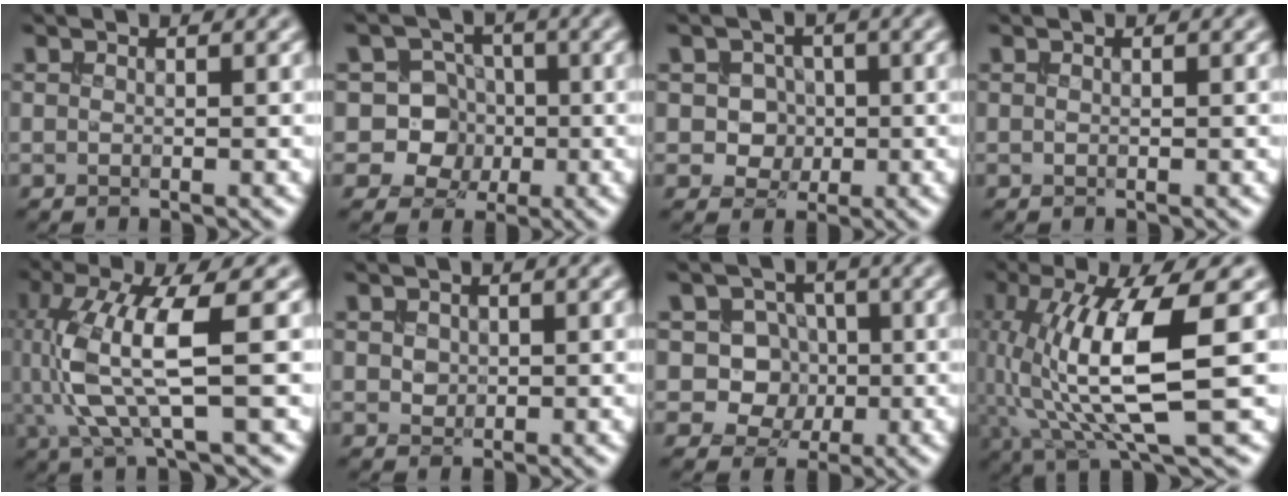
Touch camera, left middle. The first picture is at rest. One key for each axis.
{"total": 6.7, "fx": -0.8, "fy": 6.4, "fz": 1.7, "tx": -0.011, "ty": 0.034, "tz": -0.049}
{"total": 3.0, "fx": 0.1, "fy": 2.8, "fz": 1.3, "tx": -0.003, "ty": 0.005, "tz": -0.007}
{"total": 0.0}
{"total": 7.7, "fx": 0.3, "fy": 2.2, "fz": 7.4, "tx": -0.170, "ty": -0.010, "tz": 0.017}
{"total": 1.1, "fx": 0.3, "fy": 1.0, "fz": 0.4, "tx": -0.005, "ty": -0.003, "tz": 0.010}
{"total": 5.0, "fx": 0.2, "fy": 4.6, "fz": 2.0, "tx": -0.010, "ty": 0.008, "tz": -0.013}
{"total": 10.9, "fx": 0.0, "fy": 3.0, "fz": 10.4, "tx": -0.195, "ty": -0.001, "tz": 0.003}